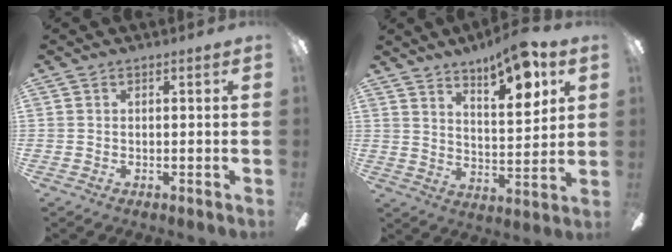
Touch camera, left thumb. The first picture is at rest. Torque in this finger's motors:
{"motor_torque": [0.26, 0.31, -0.13, -0.04, 0.07]}